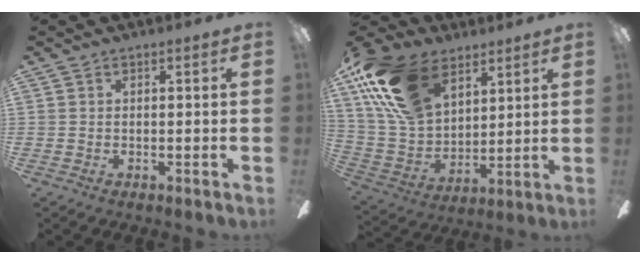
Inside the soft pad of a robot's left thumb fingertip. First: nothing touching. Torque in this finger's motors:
{"motor_torque": [2.00, 2.05, 1.46, -1.31, 0.19]}